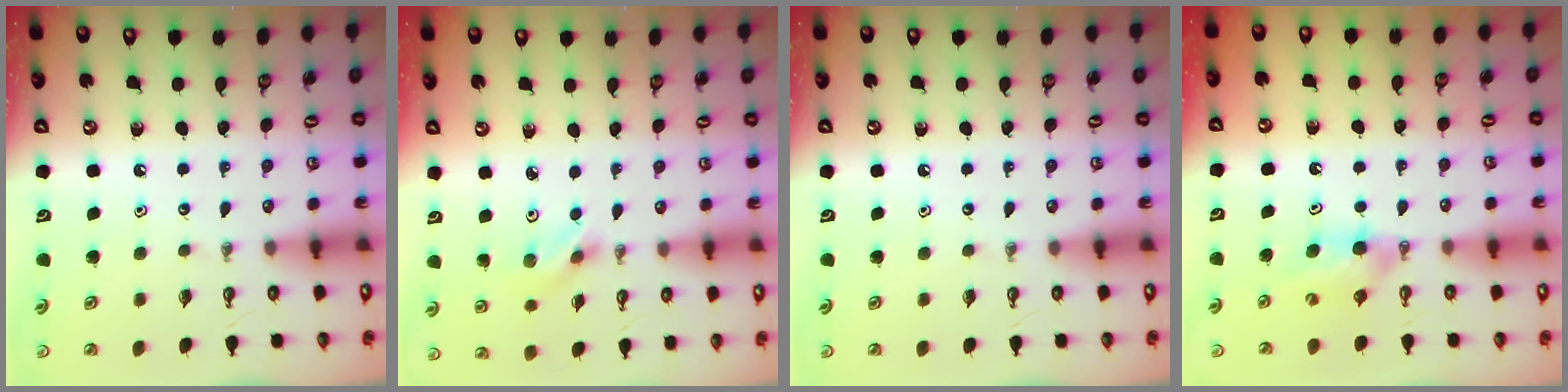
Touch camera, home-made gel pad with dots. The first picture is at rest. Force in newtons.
{"total": 2.9, "press": 2.8, "slide": 0.8}
{"total": 0.0}
{"total": 5.8, "press": 4.2, "slide": 4.0}